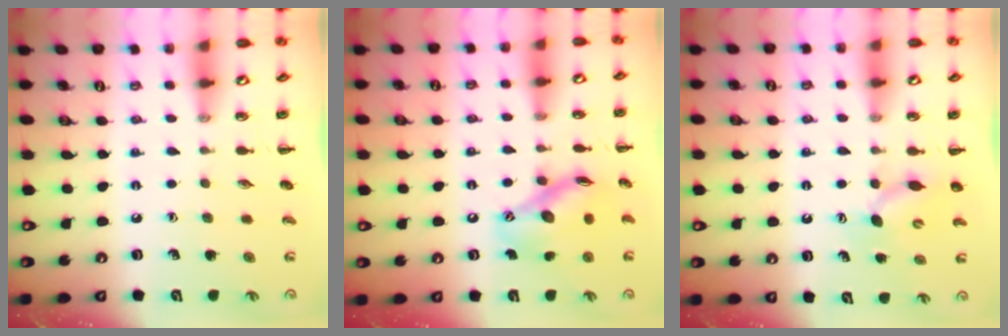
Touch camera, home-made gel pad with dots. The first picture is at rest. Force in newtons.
{"total": 13.9, "press": 13.6, "slide": 2.4}
{"total": 6.2, "press": 6.2, "slide": 0.5}